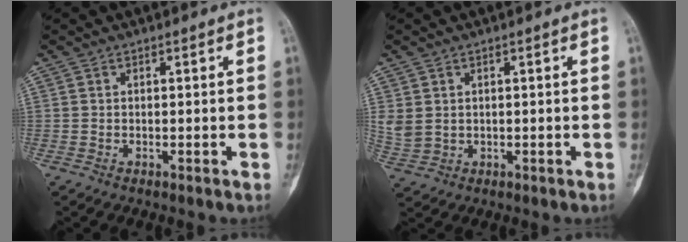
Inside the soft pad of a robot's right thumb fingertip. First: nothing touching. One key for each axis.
{"total": 3.9, "fx": 0.9, "fy": 3.1, "fz": 2.1, "tx": -0.046, "ty": -0.002, "tz": 0.031}